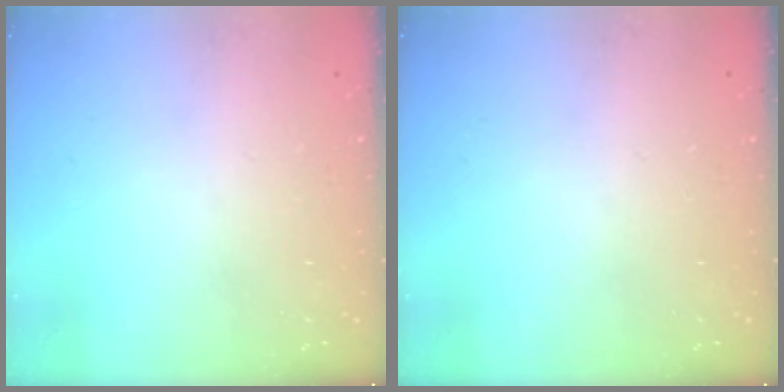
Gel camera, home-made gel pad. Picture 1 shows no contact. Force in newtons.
{"total": 0.0}